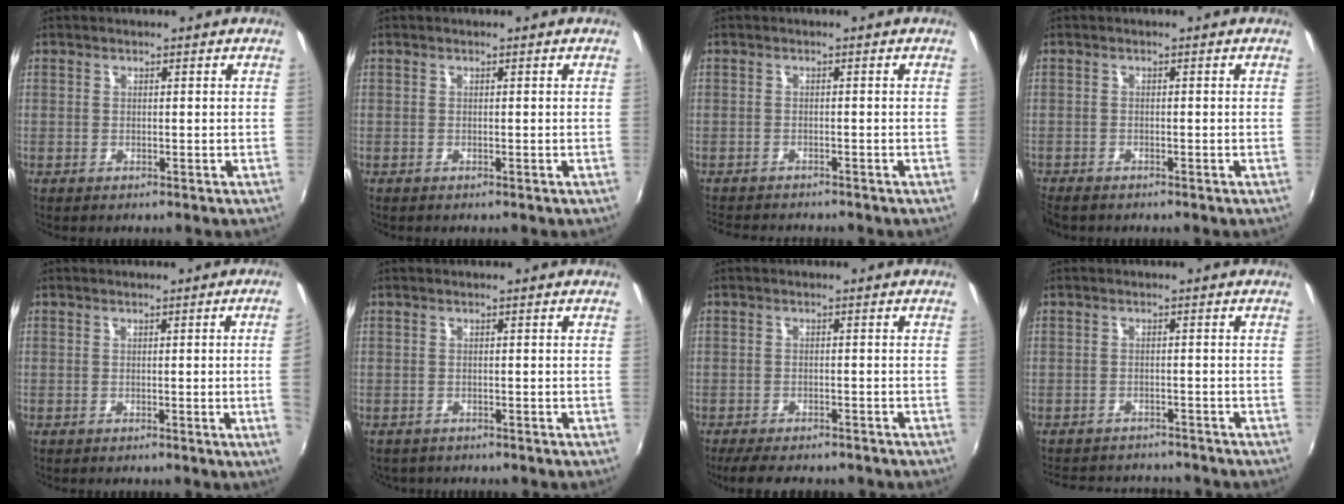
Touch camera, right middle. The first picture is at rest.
{"total": 0.0}
{"total": 5.4, "force": [-5.1, 0.9, 1.6], "torque": [-0.046, -0.016, -0.083]}
{"total": 2.4, "force": [-2.1, 0.8, 0.6], "torque": [-0.023, -0.011, -0.043]}
{"total": 3.8, "force": [0.0, -2.0, 3.2], "torque": [-0.050, -0.011, 0.006]}
{"total": 2.6, "force": [-2.1, 1.4, 0.5], "torque": [-0.014, -0.011, -0.032]}
{"total": 9.3, "force": [-7.7, 2.7, 4.5], "torque": [-0.101, -0.025, -0.116]}
{"total": 10.6, "force": [-9.6, 3.2, 3.2], "torque": [-0.080, -0.002, -0.136]}